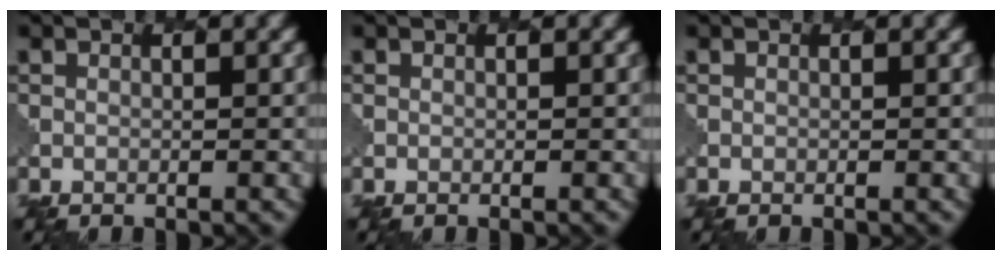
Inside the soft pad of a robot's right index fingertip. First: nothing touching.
{"total": 0.0}
{"total": 0.0}